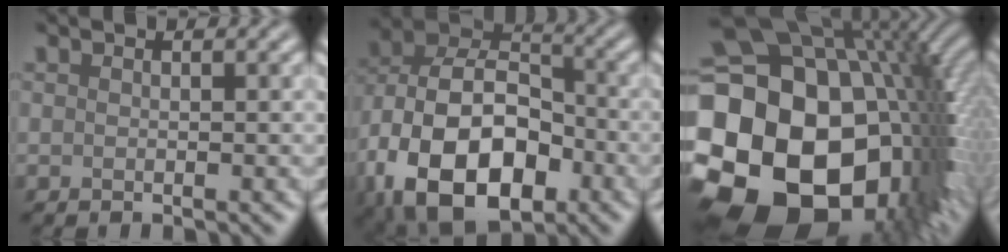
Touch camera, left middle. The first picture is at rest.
{"total": 15.6, "force": [-5.8, 9.7, 10.7], "torque": [-0.213, -0.023, -0.109]}
{"total": 23.7, "force": [-5.2, 17.0, 15.7], "torque": [-0.275, -0.021, -0.110]}